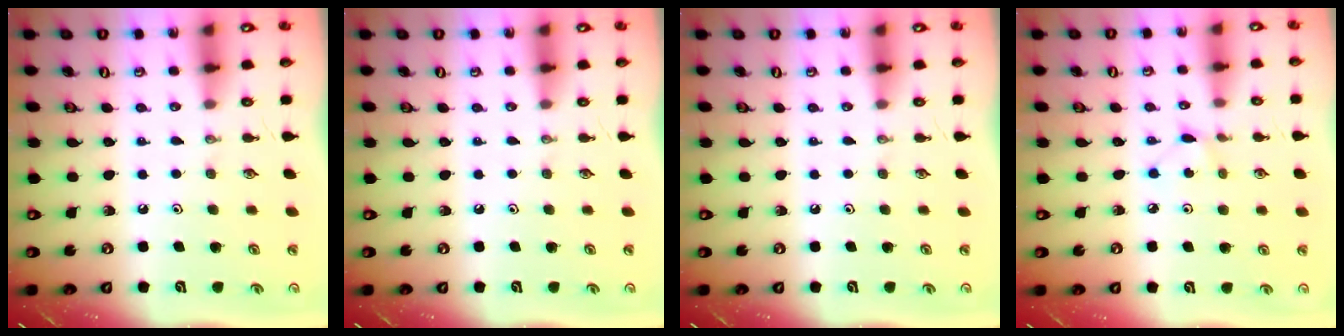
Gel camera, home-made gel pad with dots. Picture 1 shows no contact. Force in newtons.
{"total": 0.0}
{"total": 0.0}
{"total": 3.0, "press": 3.0, "slide": 0.3}